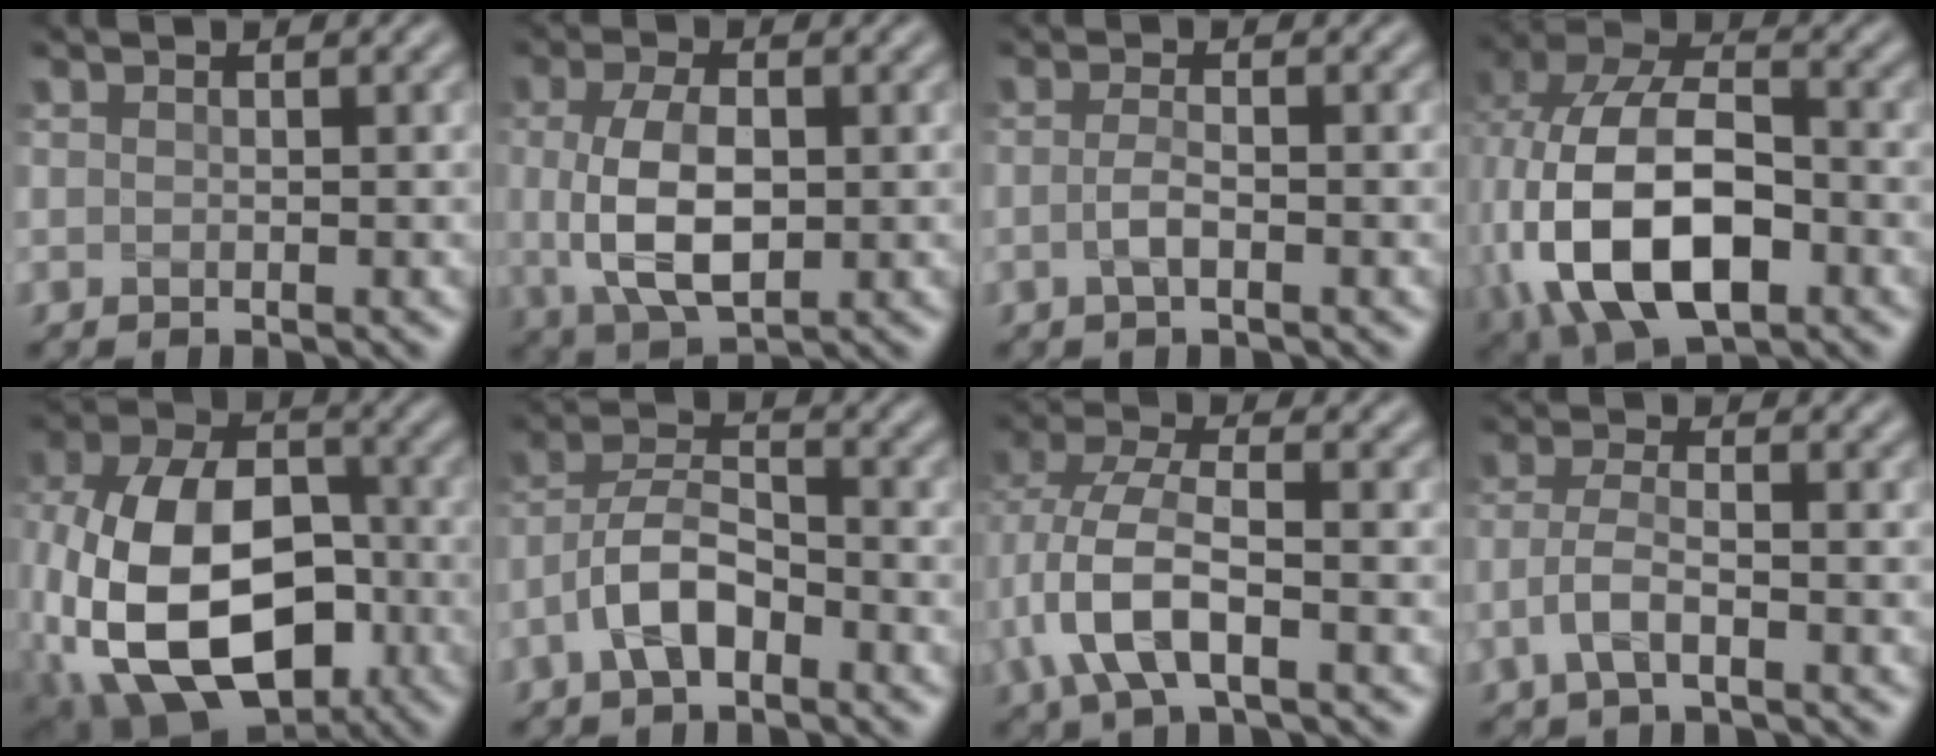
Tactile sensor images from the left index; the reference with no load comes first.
{"total": 6.1, "force": [0.2, 3.3, 5.2], "torque": [-0.113, -0.001, 0.004]}
{"total": 1.4, "force": [-0.3, 0.4, 1.3], "torque": [-0.028, 0.005, -0.010]}
{"total": 13.9, "force": [-2.7, 8.5, 10.7], "torque": [-0.227, -0.008, -0.048]}
{"total": 16.3, "force": [-4.3, 10.6, 11.7], "torque": [-0.232, -0.023, -0.067]}
{"total": 4.3, "force": [-2.3, 2.0, 3.1], "torque": [-0.057, 0.016, -0.052]}
{"total": 6.2, "force": [-1.2, 3.0, 5.2], "torque": [-0.119, 0.011, -0.030]}
{"total": 2.6, "force": [-1.1, 0.9, 2.2], "torque": [-0.052, 0.006, -0.028]}